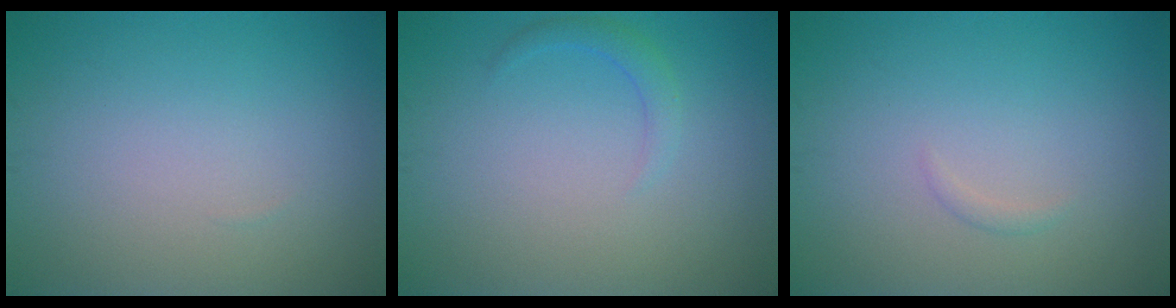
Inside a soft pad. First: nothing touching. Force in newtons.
{"total": 1.3, "press": 1.3, "slide": 0.1}
{"total": 0.5, "press": 0.5, "slide": 0.0}